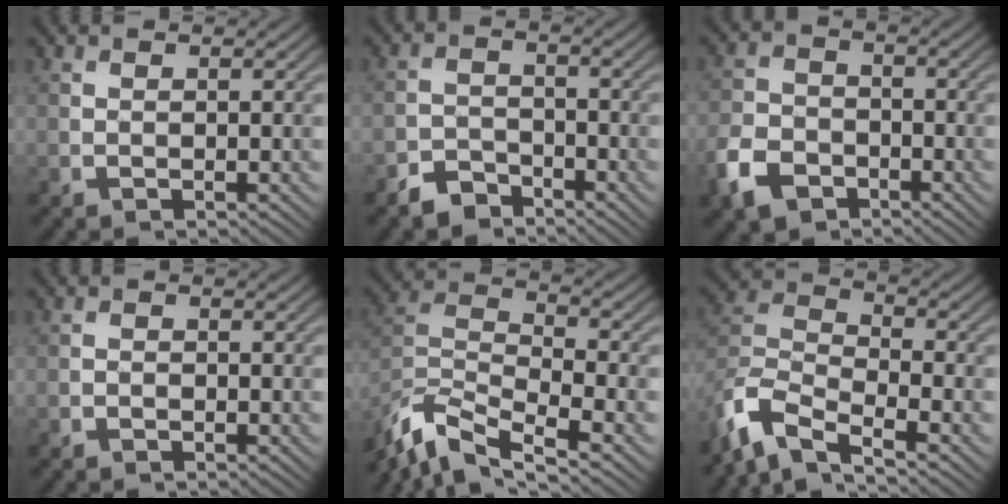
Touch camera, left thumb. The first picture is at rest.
{"total": 3.8, "force": [-3.2, 1.8, 1.1], "torque": [-0.019, 0.003, -0.069]}
{"total": 6.5, "force": [-4.0, 4.3, 2.9], "torque": [-0.076, -0.007, -0.092]}
{"total": 0.7, "force": [-0.6, 0.3, 0.2], "torque": [-0.001, -0.003, -0.011]}
{"total": 10.6, "force": [-7.8, 3.4, 6.4], "torque": [-0.138, -0.013, -0.164]}
{"total": 8.9, "force": [-6.8, 2.9, 5.1], "torque": [-0.118, -0.009, -0.154]}